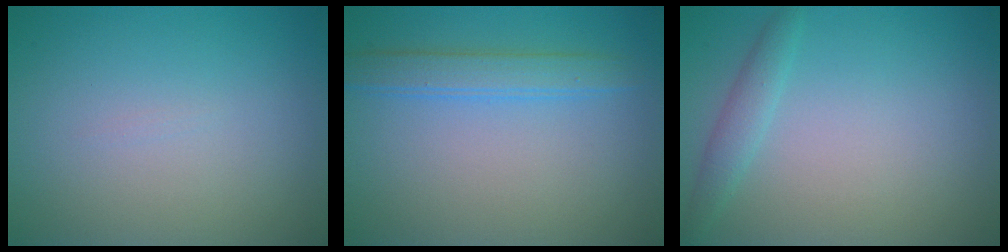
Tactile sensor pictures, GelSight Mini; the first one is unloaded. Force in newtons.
{"total": 2.0, "press": 2.0, "slide": 0.1}
{"total": 1.6, "press": 1.6, "slide": 0.1}